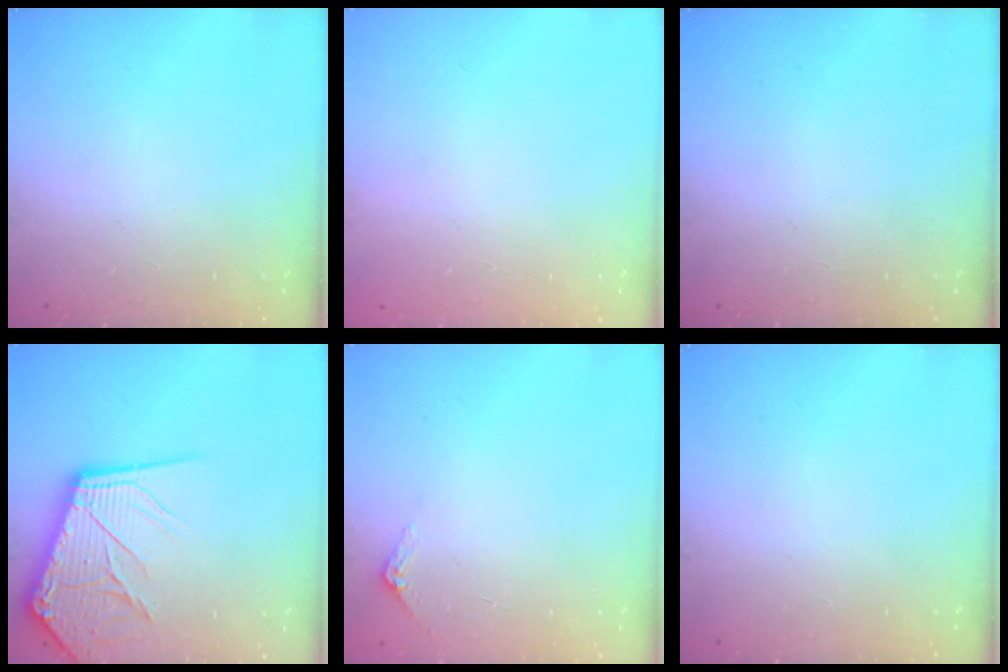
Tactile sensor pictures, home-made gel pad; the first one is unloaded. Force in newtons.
{"total": 0.0}
{"total": 0.0}
{"total": 16.4, "press": 16.2, "slide": 2.0}
{"total": 2.9, "press": 2.9, "slide": 0.2}
{"total": 0.0}